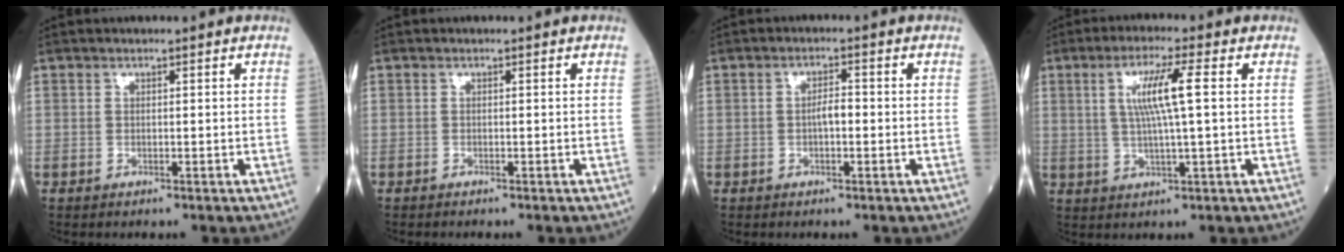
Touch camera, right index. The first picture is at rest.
{"total": 0.0}
{"total": 2.4, "force": [-0.3, 0.8, 2.3], "torque": [-0.036, 0.005, -0.005]}
{"total": 7.4, "force": [1.6, 0.0, 7.3], "torque": [-0.137, 0.005, 0.031]}